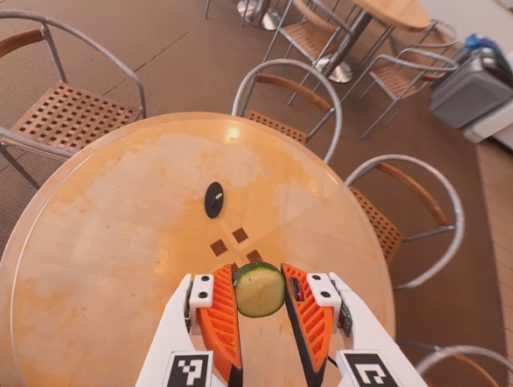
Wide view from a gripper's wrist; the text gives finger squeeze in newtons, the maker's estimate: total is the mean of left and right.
{"total": 9.2, "left": 9.1, "right": 9.3}